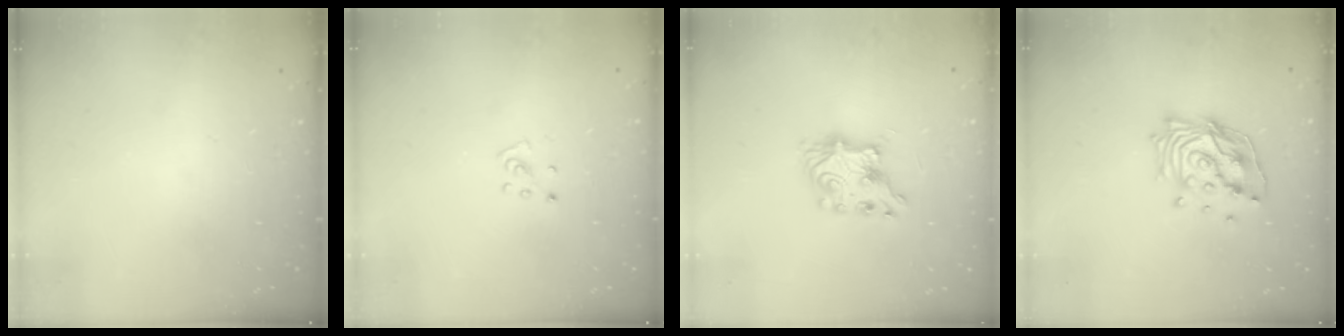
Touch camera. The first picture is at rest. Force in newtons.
{"total": 3.7, "press": 3.7, "slide": 0.3}
{"total": 7.5, "press": 7.5, "slide": 0.4}
{"total": 15.0, "press": 14.9, "slide": 2.0}